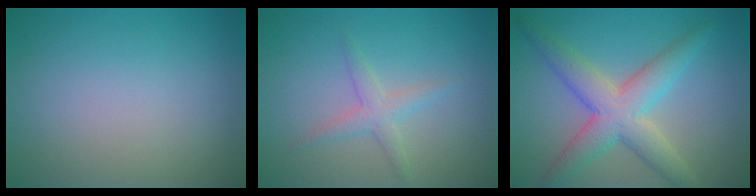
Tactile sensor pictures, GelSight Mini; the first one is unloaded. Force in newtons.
{"total": 2.0, "press": 2.0, "slide": 0.1}
{"total": 5.9, "press": 5.9, "slide": 0.2}